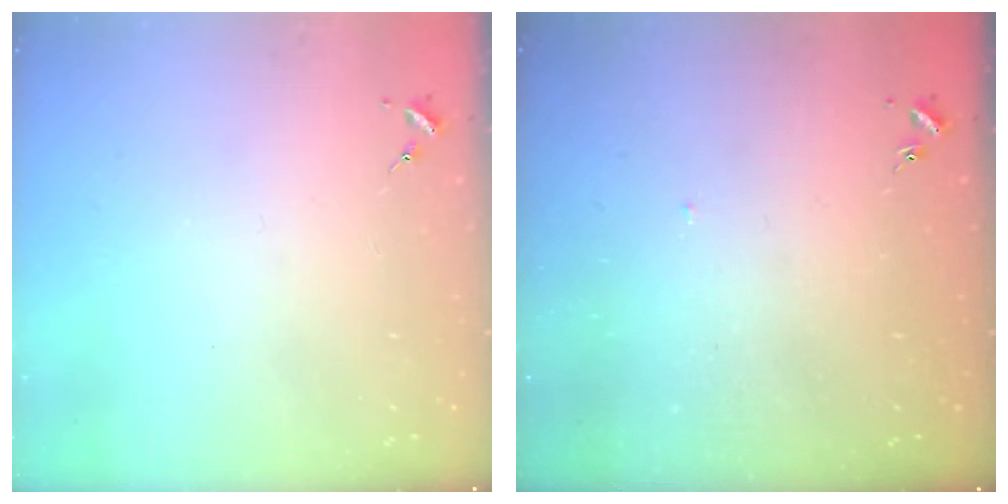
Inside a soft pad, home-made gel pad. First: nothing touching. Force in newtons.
{"total": 1.2, "press": 1.2, "slide": 0.1}